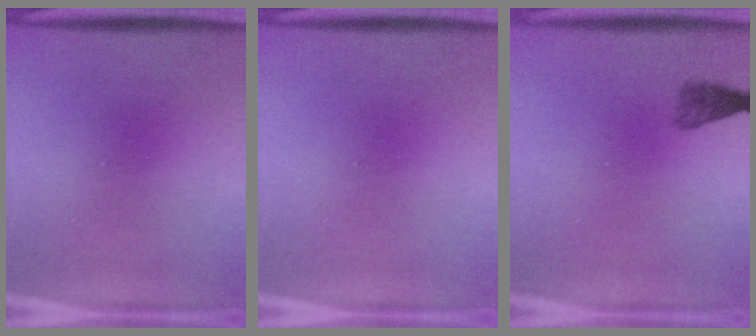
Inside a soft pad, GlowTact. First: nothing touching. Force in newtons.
{"total": 0.0}
{"total": 2.4}